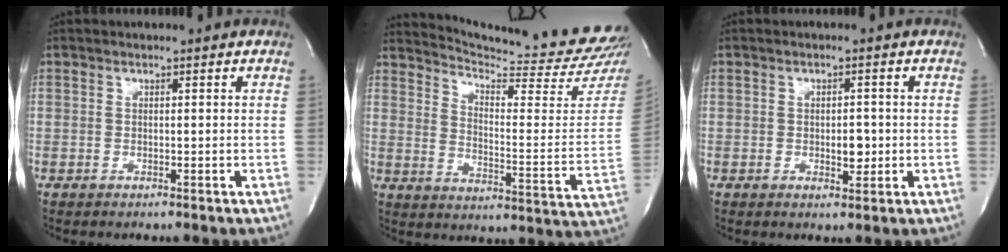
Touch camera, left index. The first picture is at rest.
{"total": 20.3, "force": [19.6, -1.0, 5.2], "torque": [-0.088, -0.140, 0.247]}
{"total": 2.6, "force": [-1.1, 1.3, 2.0], "torque": [-0.027, -0.009, -0.014]}